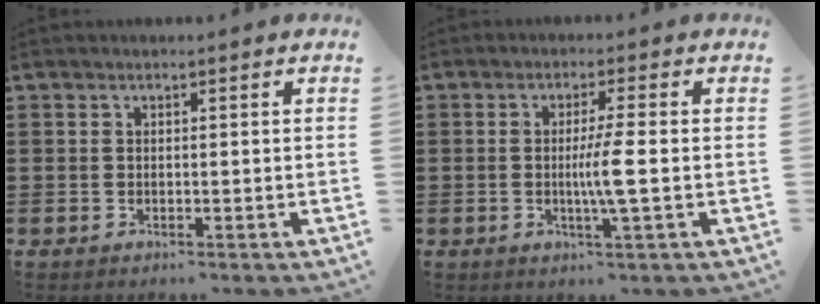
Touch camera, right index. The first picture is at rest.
{"total": 4.7, "force": [-0.5, -0.3, 4.6], "torque": [-0.089, -0.012, -0.016]}